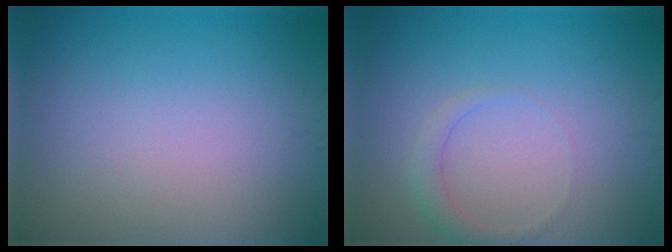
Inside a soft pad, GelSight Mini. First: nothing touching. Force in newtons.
{"total": 1.5, "press": 1.5, "slide": 0.1}